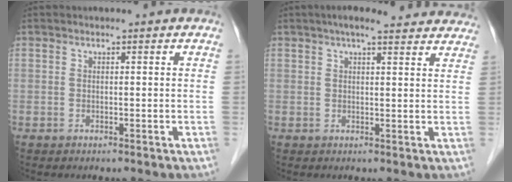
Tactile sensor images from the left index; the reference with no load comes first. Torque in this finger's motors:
{"motor_torque": [0.22, -0.88, -0.11, 0.01]}